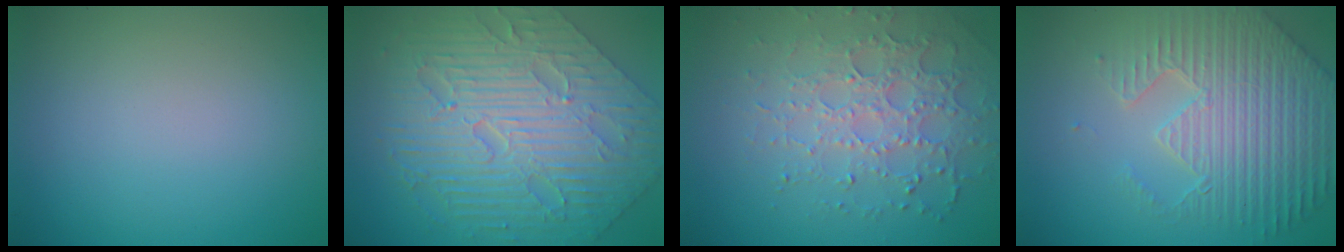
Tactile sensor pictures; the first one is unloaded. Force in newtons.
{"total": 10.4, "press": 7.1, "slide": 7.6}
{"total": 4.6, "press": 4.0, "slide": 2.2}
{"total": 7.0, "press": 5.4, "slide": 4.4}